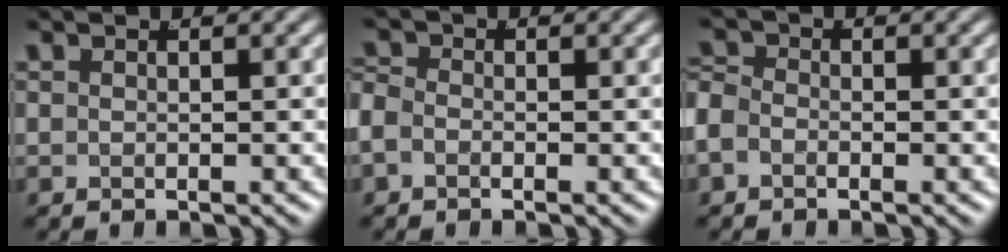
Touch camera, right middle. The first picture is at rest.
{"total": 2.1, "force": [-0.8, 1.7, 0.9], "torque": [-0.031, -0.013, -0.015]}
{"total": 2.5, "force": [-0.9, 2.1, 1.1], "torque": [-0.038, -0.015, -0.015]}